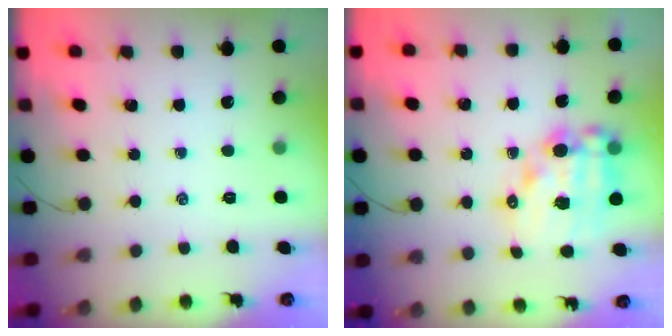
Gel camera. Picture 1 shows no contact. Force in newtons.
{"total": 14.8, "press": 14.4, "slide": 3.3}